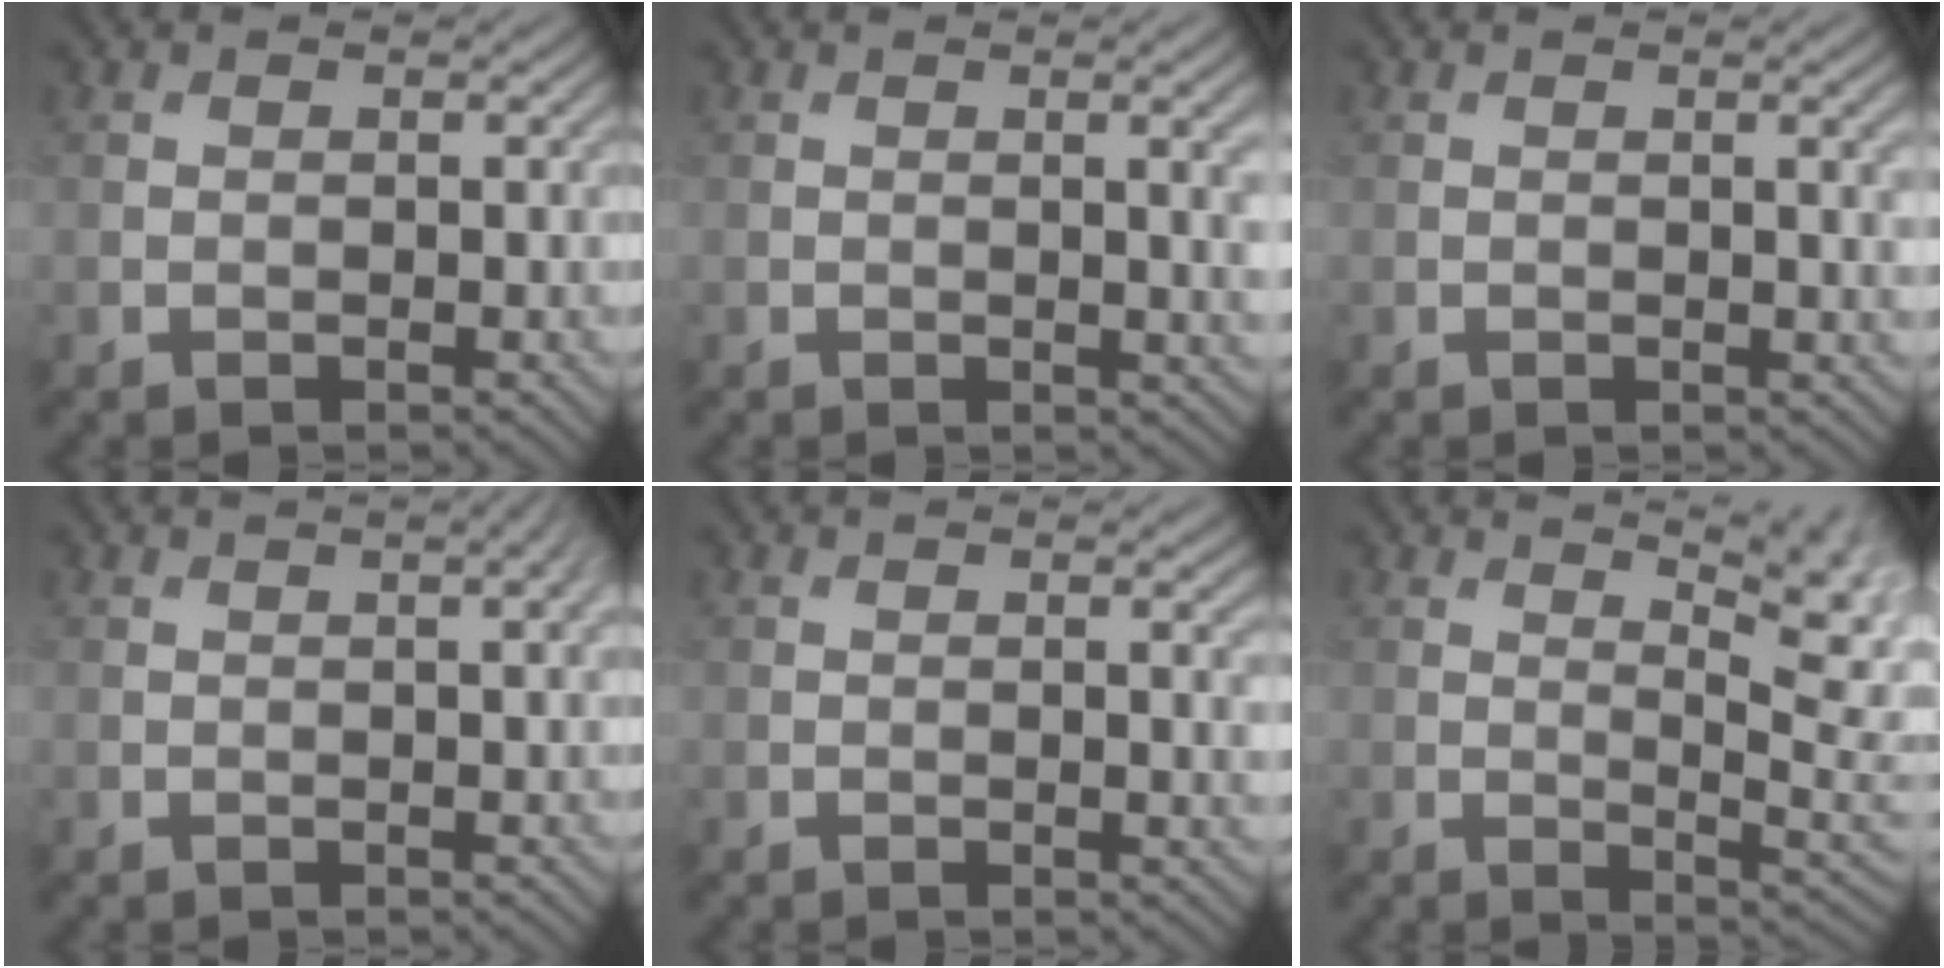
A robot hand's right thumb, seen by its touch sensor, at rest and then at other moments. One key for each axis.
{"total": 2.5, "fx": 0.2, "fy": 0.5, "fz": 2.4, "tx": -0.035, "ty": 0.002, "tz": 0.003}
{"total": 1.4, "fx": 0.2, "fy": 0.1, "fz": 1.4, "tx": -0.021, "ty": -0.001, "tz": 0.002}
{"total": 1.9, "fx": 0.6, "fy": 0.3, "fz": 1.8, "tx": -0.021, "ty": 0.006, "tz": 0.004}
{"total": 1.5, "fx": 0.2, "fy": 0.2, "fz": 1.5, "tx": -0.021, "ty": -0.002, "tz": 0.002}
{"total": 9.1, "fx": 4.1, "fy": 3.1, "fz": 7.5, "tx": -0.094, "ty": 0.018, "tz": 0.052}